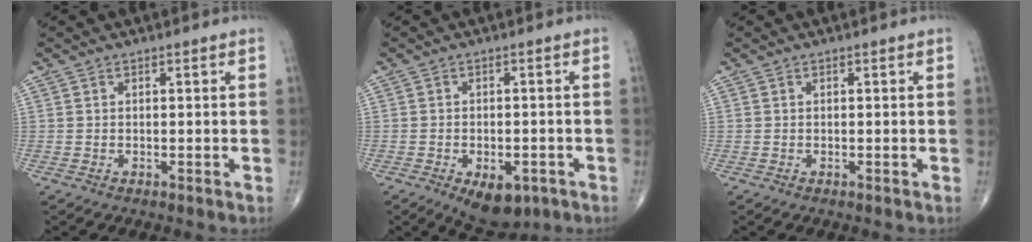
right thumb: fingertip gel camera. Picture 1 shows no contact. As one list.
[{"total": 7.8, "force": [-3.8, 4.2, 5.3], "torque": [-0.061, 0.007, -0.046]}, {"total": 0.0}]